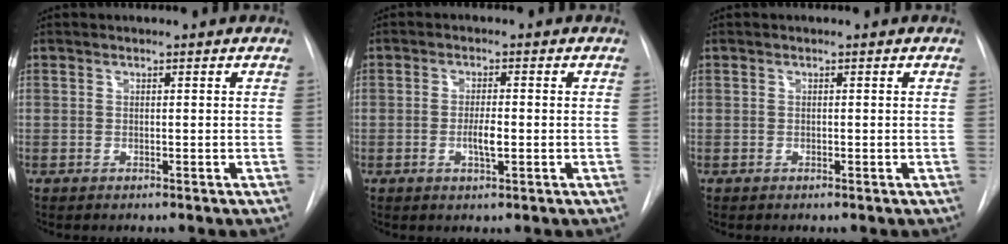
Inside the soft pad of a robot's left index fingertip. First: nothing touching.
{"total": 3.0, "force": [-0.7, 0.7, 2.9], "torque": [-0.054, -0.002, -0.011]}
{"total": 0.0}